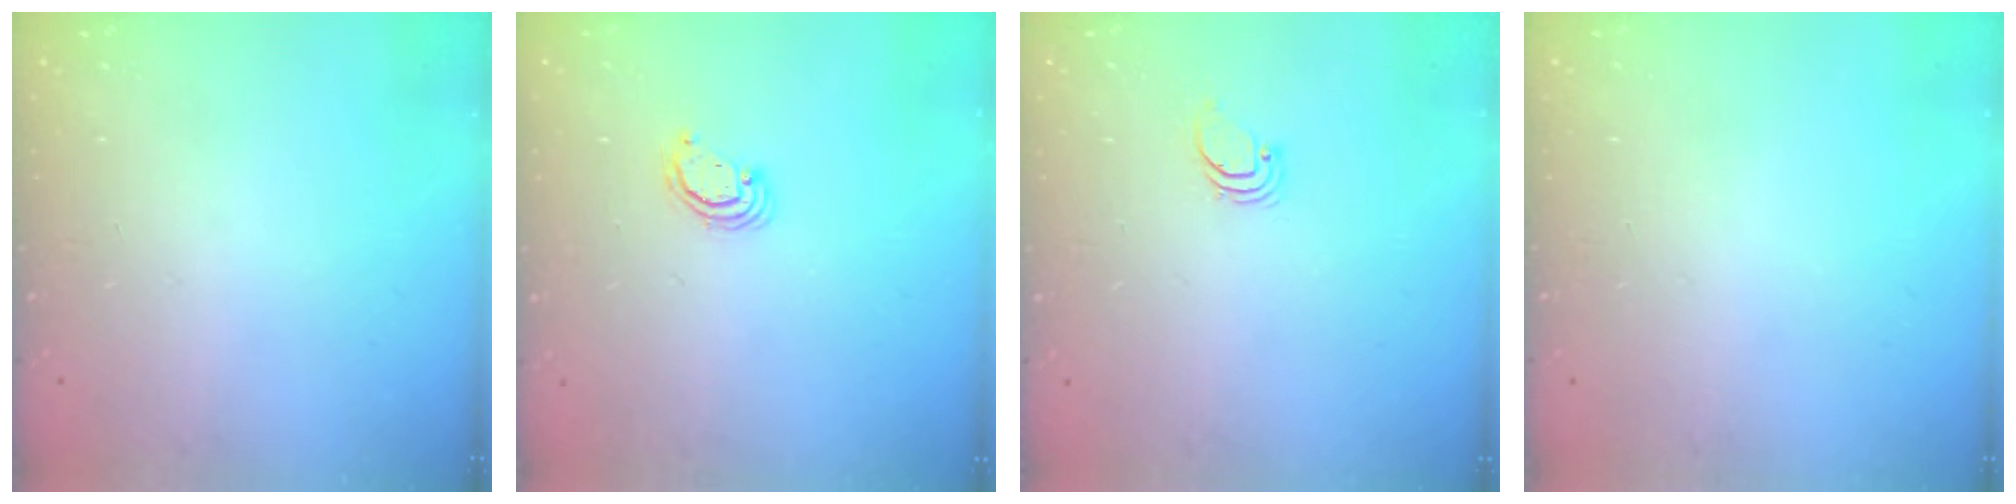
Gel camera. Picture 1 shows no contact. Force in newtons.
{"total": 2.5, "press": 2.5, "slide": 0.2}
{"total": 0.9, "press": 0.9, "slide": 0.1}
{"total": 0.0}